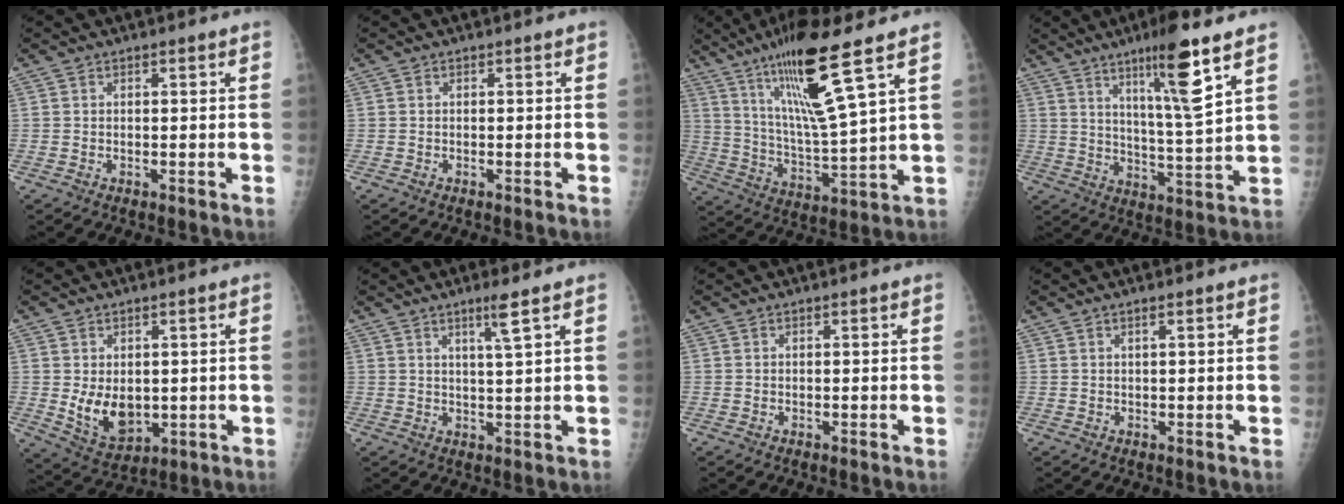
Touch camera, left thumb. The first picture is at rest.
{"total": 0.0}
{"total": 17.0, "force": [9.8, 1.1, 13.8], "torque": [-0.252, -0.056, 0.182]}
{"total": 13.1, "force": [7.5, 0.5, 10.7], "torque": [-0.181, -0.054, 0.127]}
{"total": 8.4, "force": [0.0, 5.7, 6.1], "torque": [-0.075, -0.019, 0.020]}
{"total": 4.1, "force": [2.4, -0.6, 3.3], "torque": [-0.062, -0.021, 0.047]}
{"total": 0.0}
{"total": 1.0, "force": [0.6, 0.0, 0.9], "torque": [-0.016, 0.001, 0.010]}